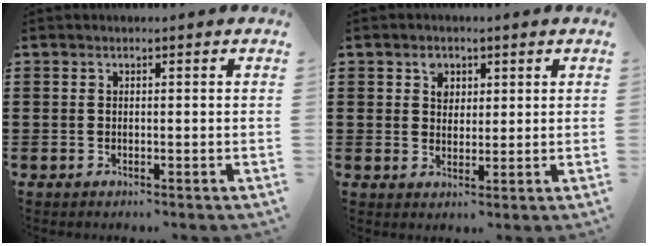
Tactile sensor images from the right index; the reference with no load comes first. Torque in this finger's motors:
{"motor_torque": [0.03, -0.01, 0.02, 0.01]}